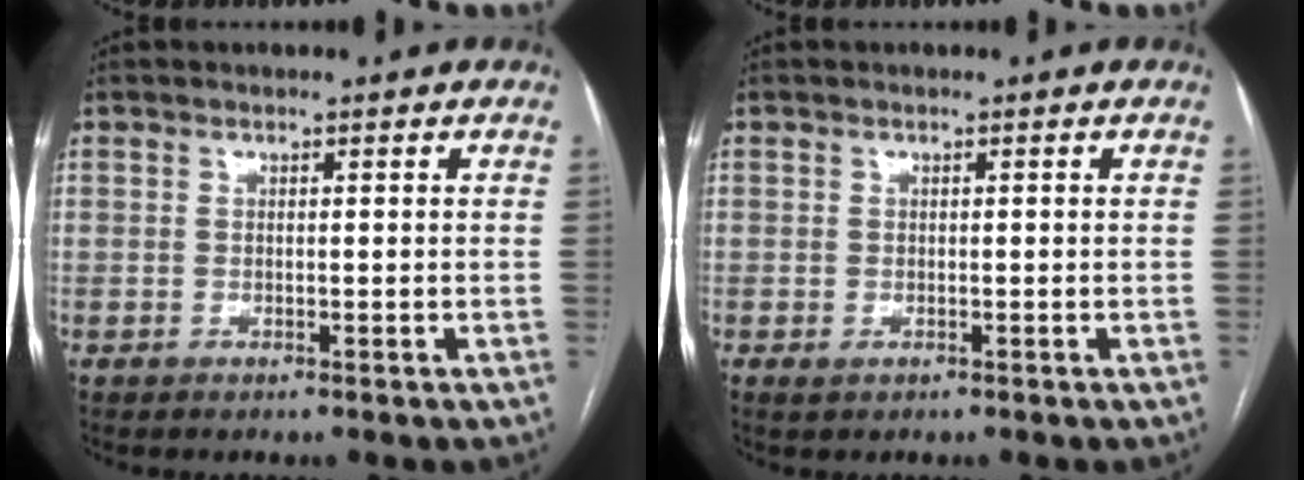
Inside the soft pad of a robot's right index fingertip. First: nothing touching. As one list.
[{"total": 0.7, "force": [-0.3, 0.5, 0.4], "torque": [-0.008, 0.000, -0.002]}]